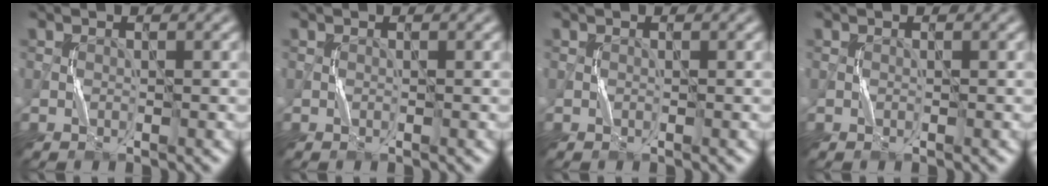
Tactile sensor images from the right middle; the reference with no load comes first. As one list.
[{"total": 0.0}, {"total": 0.0}, {"total": 0.0}]